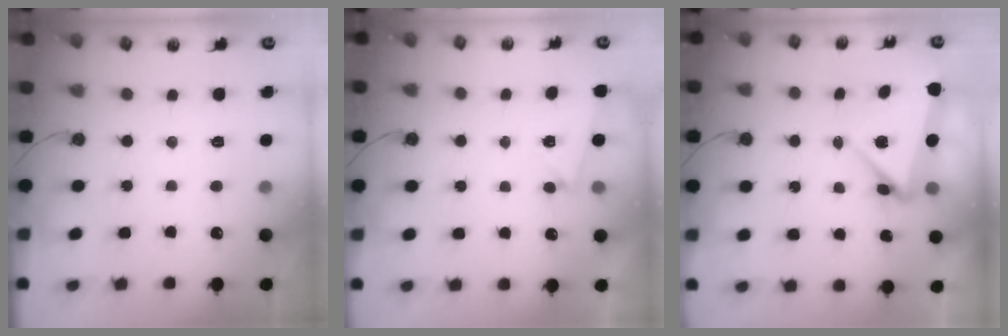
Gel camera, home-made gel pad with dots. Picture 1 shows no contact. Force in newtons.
{"total": 1.8, "press": 1.4, "slide": 1.2}
{"total": 8.0, "press": 5.0, "slide": 6.2}